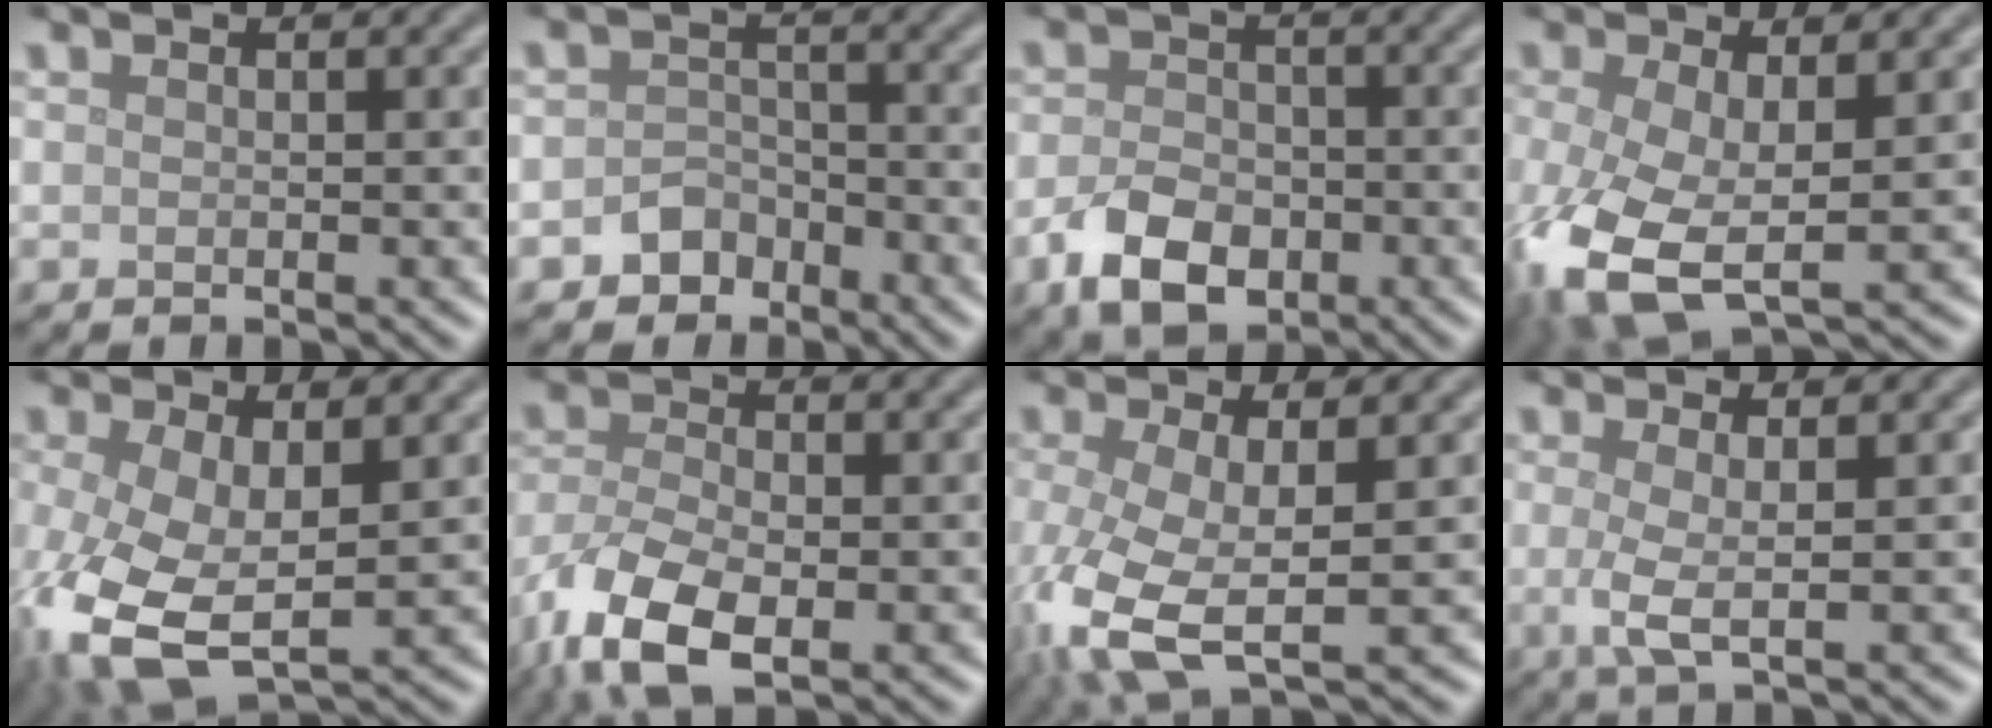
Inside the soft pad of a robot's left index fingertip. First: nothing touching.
{"total": 2.6, "force": [-1.7, 2.0, 0.6], "torque": [0.003, 0.006, -0.032]}
{"total": 5.3, "force": [-2.4, 3.5, 3.2], "torque": [-0.062, -0.005, -0.049]}
{"total": 9.5, "force": [-1.8, 4.8, 8.1], "torque": [-0.198, -0.030, -0.024]}
{"total": 9.7, "force": [-1.3, 5.1, 8.2], "torque": [-0.199, -0.030, -0.016]}
{"total": 7.9, "force": [-3.7, 4.0, 5.8], "torque": [-0.136, -0.018, -0.075]}
{"total": 8.5, "force": [-1.8, 3.6, 7.4], "torque": [-0.180, -0.026, -0.029]}
{"total": 2.9, "force": [0.0, 0.7, 2.8], "torque": [-0.055, -0.004, -0.004]}